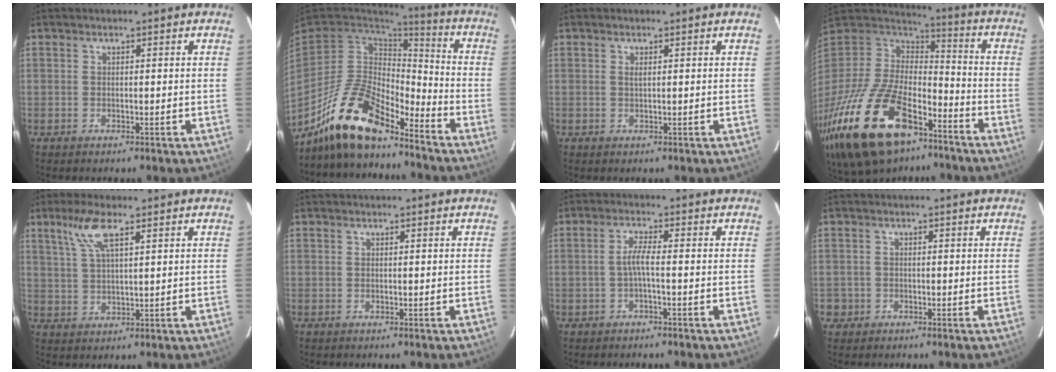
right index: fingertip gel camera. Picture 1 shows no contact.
{"total": 17.2, "force": [-13.6, 5.0, 9.2], "torque": [-0.182, -0.004, -0.258]}
{"total": 0.7, "force": [0.3, 0.1, 0.7], "torque": [-0.013, 0.002, 0.005]}
{"total": 32.9, "force": [-19.7, 16.0, 20.8], "torque": [-0.447, -0.043, -0.320]}
{"total": 6.4, "force": [3.6, 1.5, 5.0], "torque": [-0.106, 0.007, 0.075]}
{"total": 0.0}
{"total": 2.6, "force": [-1.0, -0.1, 2.4], "torque": [-0.048, 0.003, -0.019]}
{"total": 2.4, "force": [-0.9, 2.2, 0.0], "torque": [-0.001, 0.011, -0.011]}